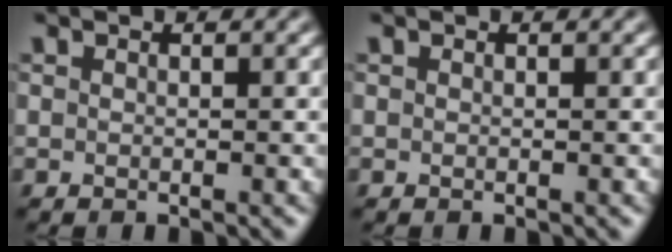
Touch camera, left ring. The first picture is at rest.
{"total": 0.0}